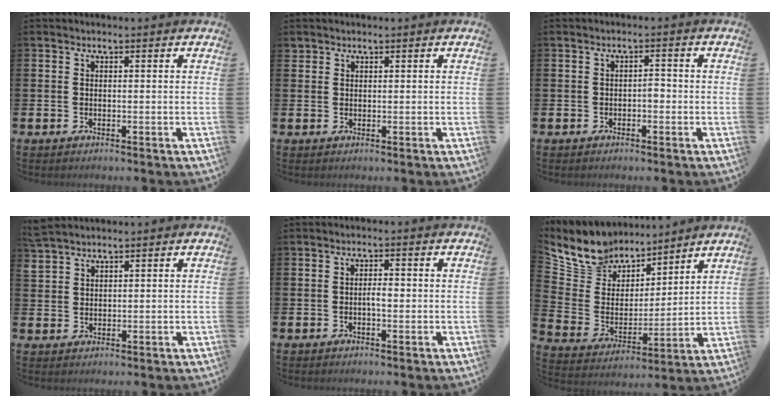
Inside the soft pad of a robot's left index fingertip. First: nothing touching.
{"total": 1.2, "force": [1.1, 0.5, -0.1], "torque": [0.009, 0.000, 0.019]}
{"total": 1.2, "force": [-0.6, 0.7, 0.8], "torque": [-0.008, -0.001, -0.015]}
{"total": 2.9, "force": [2.8, 0.5, 0.1], "torque": [-0.008, -0.010, 0.054]}
{"total": 1.6, "force": [-0.2, 0.6, 1.4], "torque": [-0.018, 0.000, -0.007]}
{"total": 9.1, "force": [8.3, 3.6, -0.7], "torque": [-0.048, -0.077, 0.153]}